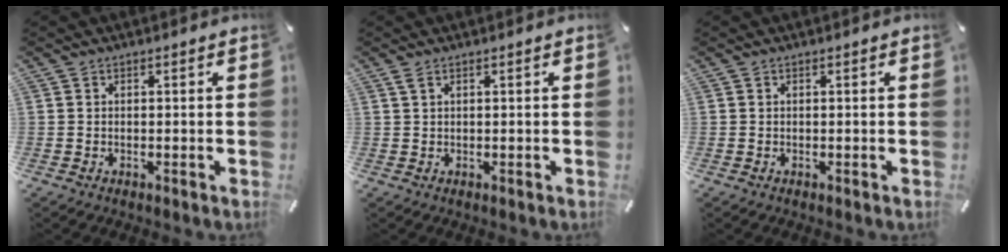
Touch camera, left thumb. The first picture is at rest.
{"total": 1.1, "force": [0.6, 0.2, 0.9], "torque": [-0.019, 0.001, 0.009]}
{"total": 0.0}